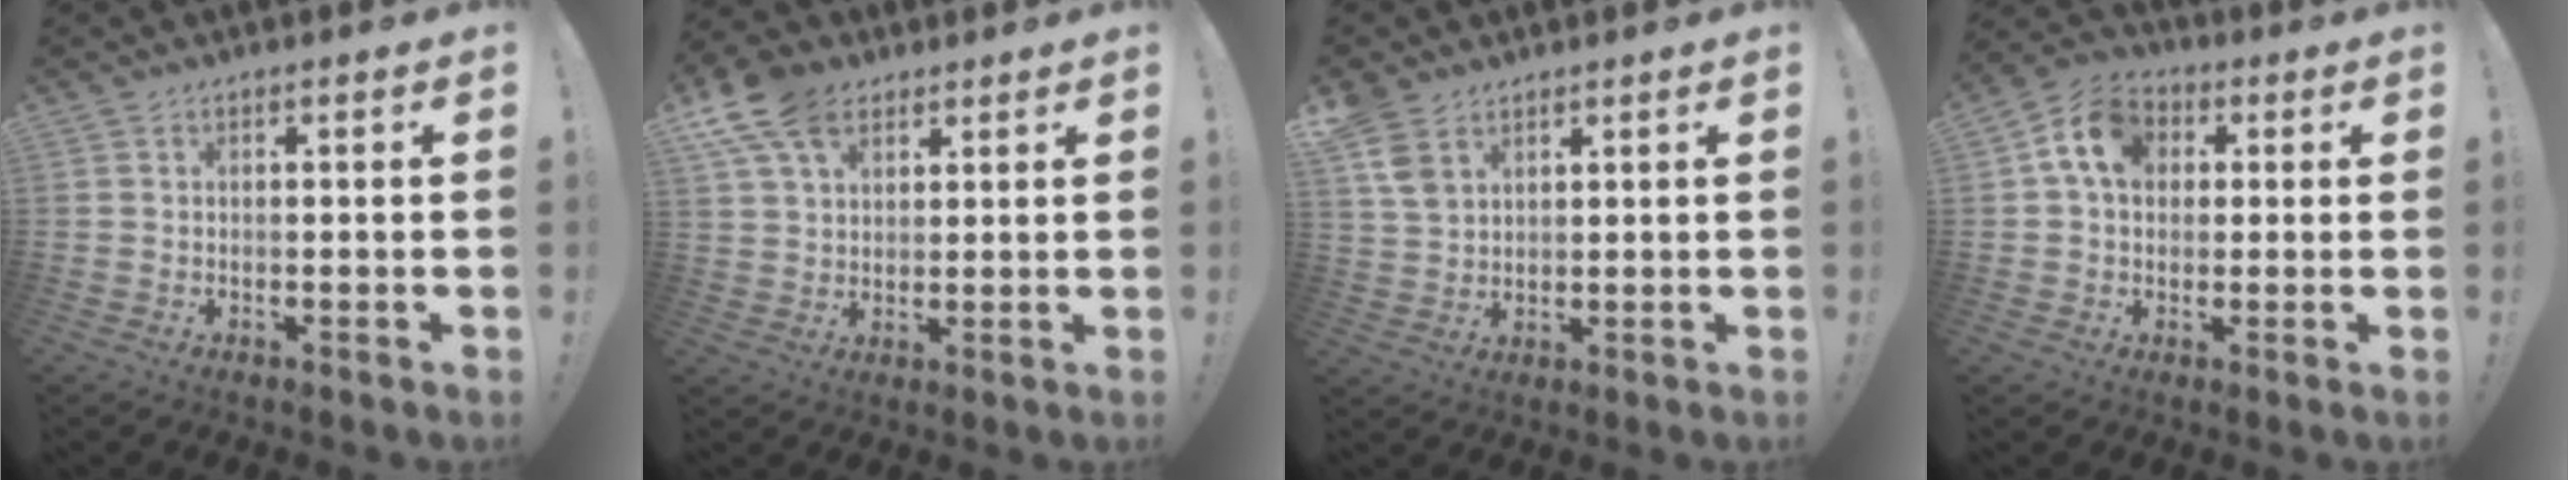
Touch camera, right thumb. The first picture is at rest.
{"total": 12.5, "force": [6.9, 8.0, 6.8], "torque": [-0.120, -0.025, 0.132]}
{"total": 7.8, "force": [4.6, 4.9, 3.9], "torque": [-0.072, -0.018, 0.090]}
{"total": 11.6, "force": [3.3, 8.8, 6.7], "torque": [-0.106, 0.007, 0.067]}